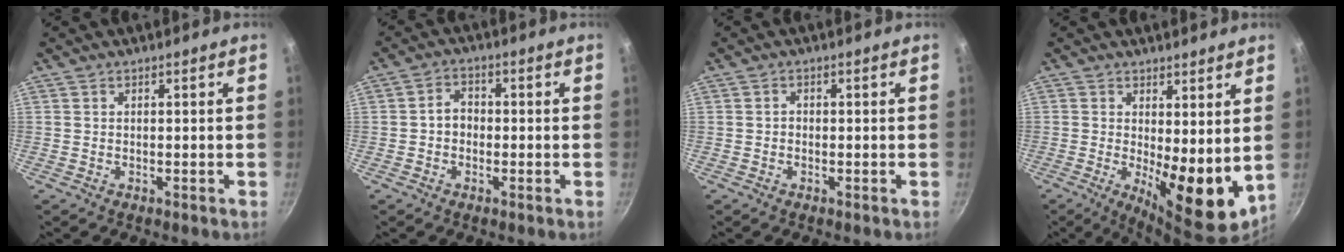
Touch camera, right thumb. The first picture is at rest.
{"total": 3.7, "force": [-0.5, 3.0, 2.1], "torque": [-0.016, 0.014, -0.014]}
{"total": 0.9, "force": [-0.2, 0.8, 0.4], "torque": [-0.006, 0.003, -0.004]}
{"total": 10.9, "force": [0.7, 3.8, 10.2], "torque": [-0.132, -0.031, 0.017]}